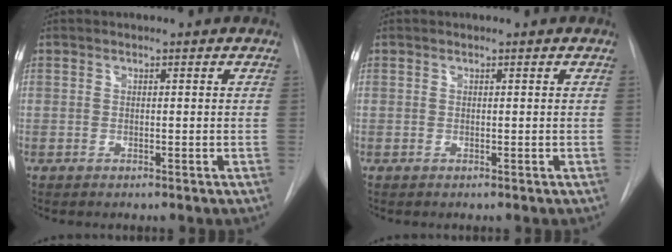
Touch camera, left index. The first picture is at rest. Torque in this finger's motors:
{"motor_torque": [0.04, 0.01, 0.00, 0.00]}